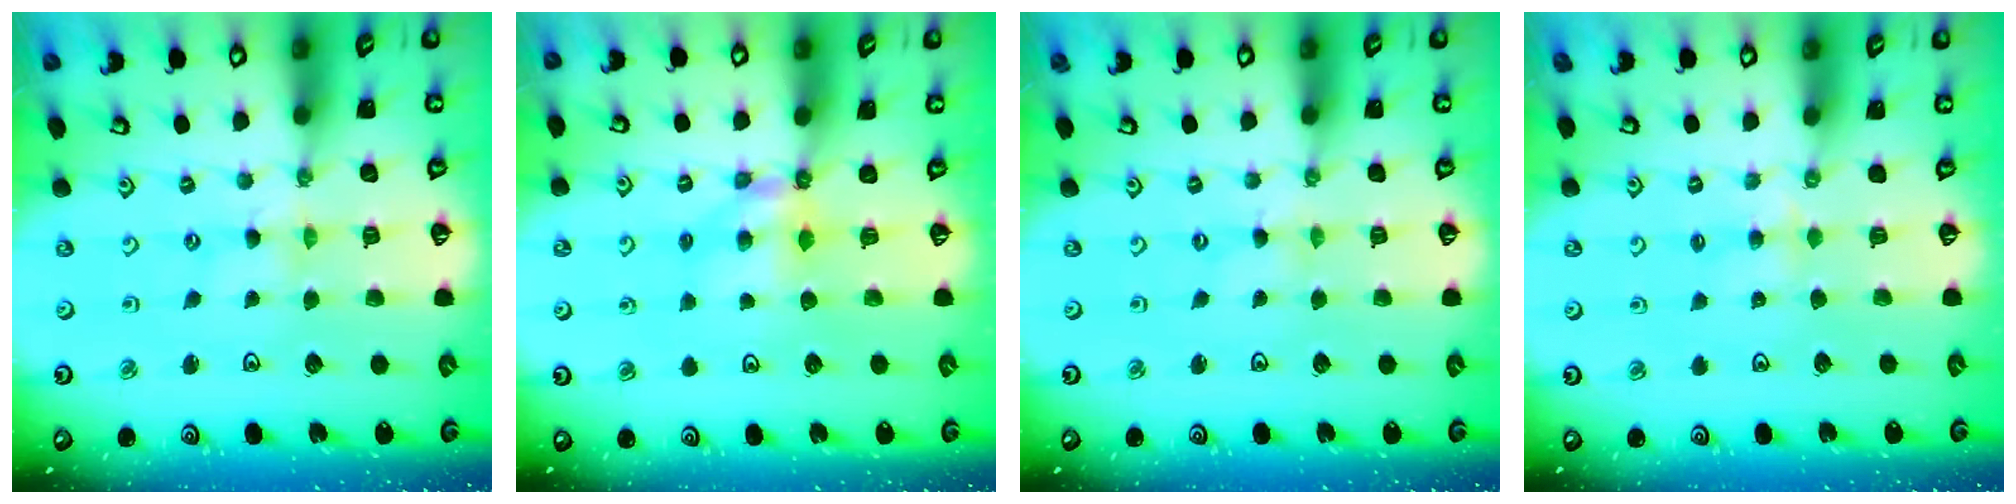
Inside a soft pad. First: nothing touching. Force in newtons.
{"total": 6.0, "press": 6.0, "slide": 0.6}
{"total": 0.0}
{"total": 2.8, "press": 2.8, "slide": 0.5}